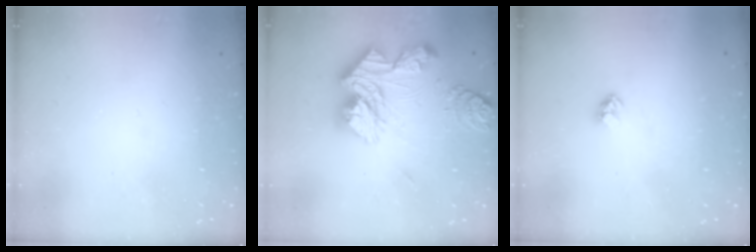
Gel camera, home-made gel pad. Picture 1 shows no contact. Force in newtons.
{"total": 19.9, "press": 19.8, "slide": 1.7}
{"total": 2.4, "press": 2.4, "slide": 0.1}